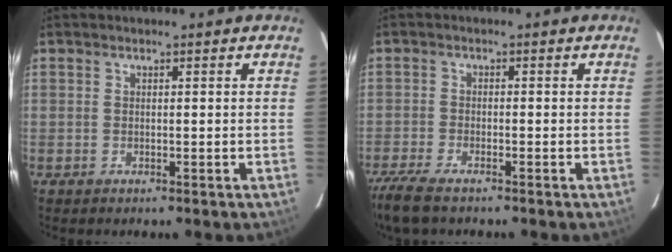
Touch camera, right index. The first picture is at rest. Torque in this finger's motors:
{"motor_torque": [0.55, -0.41, 0.24, 0.04]}